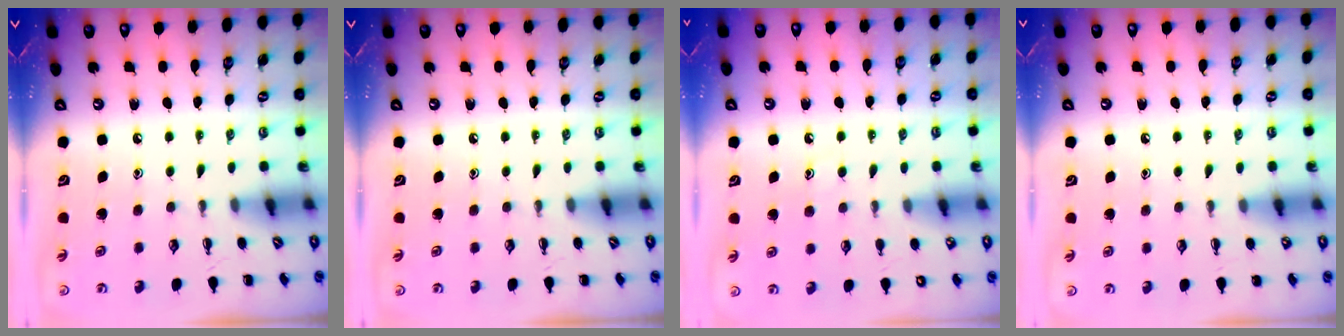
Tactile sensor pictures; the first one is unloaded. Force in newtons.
{"total": 0.0}
{"total": 7.0, "press": 6.9, "slide": 1.2}
{"total": 3.2, "press": 3.1, "slide": 1.1}